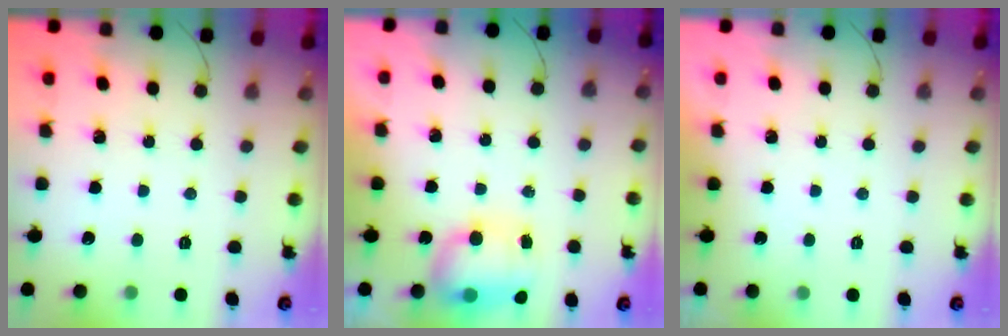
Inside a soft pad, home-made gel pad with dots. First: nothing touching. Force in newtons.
{"total": 11.8, "press": 9.3, "slide": 7.3}
{"total": 0.0}